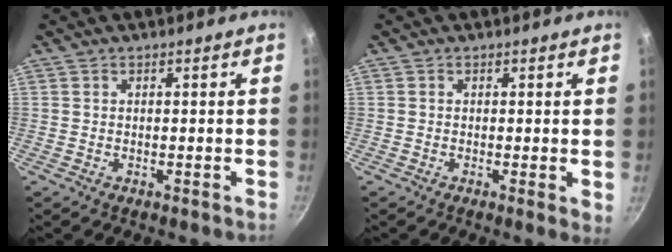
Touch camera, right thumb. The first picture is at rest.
{"total": 1.7, "force": [0.0, 0.5, 1.6], "torque": [-0.021, -0.005, -0.003]}